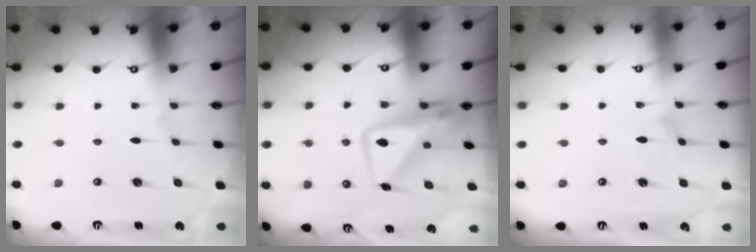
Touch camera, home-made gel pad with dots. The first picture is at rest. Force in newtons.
{"total": 11.3, "press": 11.2, "slide": 0.9}
{"total": 7.3, "press": 7.3, "slide": 0.4}